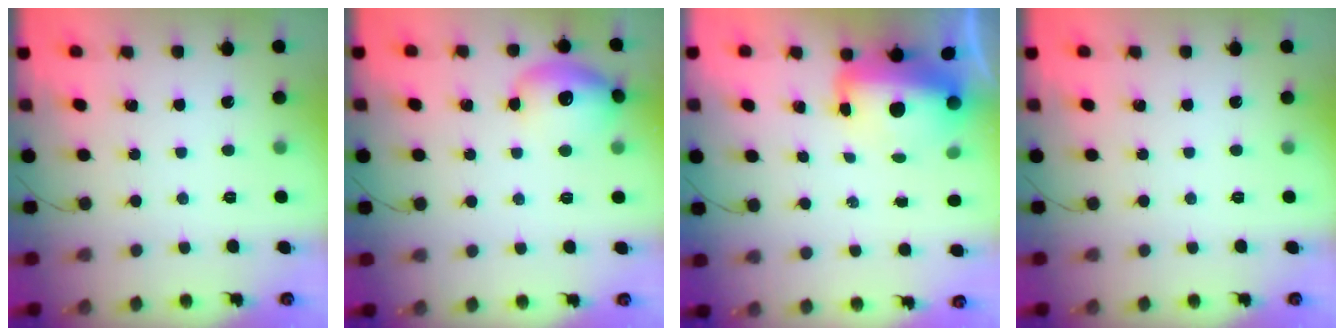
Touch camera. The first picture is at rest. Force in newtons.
{"total": 13.4, "press": 12.5, "slide": 5.0}
{"total": 10.6, "press": 10.3, "slide": 2.5}
{"total": 0.0}